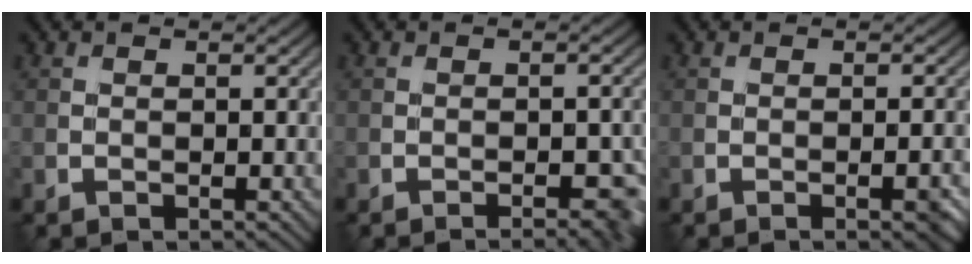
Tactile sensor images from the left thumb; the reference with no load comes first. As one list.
[{"total": 3.5, "force": [-1.9, 1.0, 2.7], "torque": [-0.034, 0.001, -0.017]}, {"total": 2.0, "force": [-0.9, 0.3, 1.7], "torque": [-0.022, 0.004, -0.014]}]